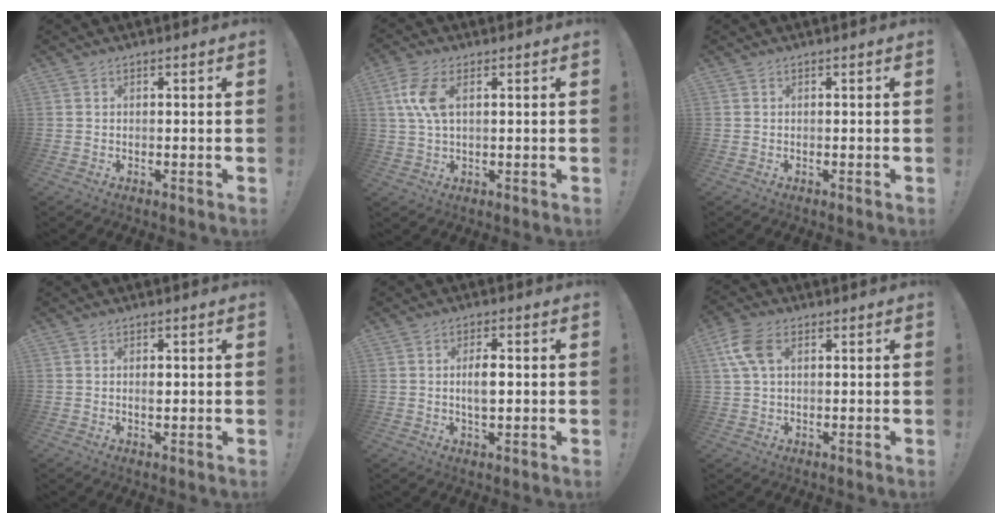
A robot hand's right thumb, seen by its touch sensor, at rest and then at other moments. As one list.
[{"total": 8.3, "force": [2.2, 3.9, 6.9], "torque": [-0.149, -0.001, 0.039]}, {"total": 0.0}, {"total": 1.2, "force": [0.0, 0.6, 1.0], "torque": [-0.004, -0.004, -0.004]}, {"total": 5.0, "force": [0.0, 2.2, 4.5], "torque": [-0.075, 0.000, -0.006]}, {"total": 8.1, "force": [2.5, 4.9, 5.9], "torque": [-0.125, 0.004, 0.048]}]